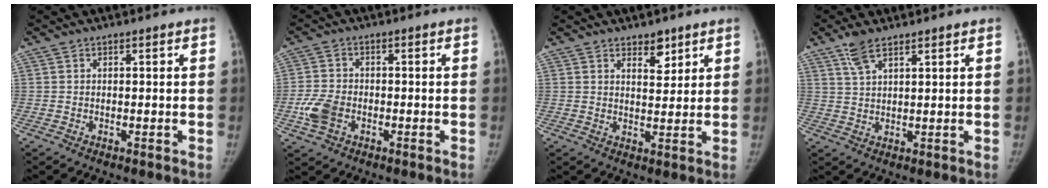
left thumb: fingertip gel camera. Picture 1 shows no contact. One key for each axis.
{"total": 6.2, "fx": -2.1, "fy": 4.3, "fz": 3.9, "tx": -0.082, "ty": 0.007, "tz": -0.042}
{"total": 3.8, "fx": 2.5, "fy": 2.1, "fz": 1.8, "tx": 0.001, "ty": -0.018, "tz": 0.041}
{"total": 4.3, "fx": 3.0, "fy": 1.6, "fz": 2.6, "tx": -0.049, "ty": -0.004, "tz": 0.065}